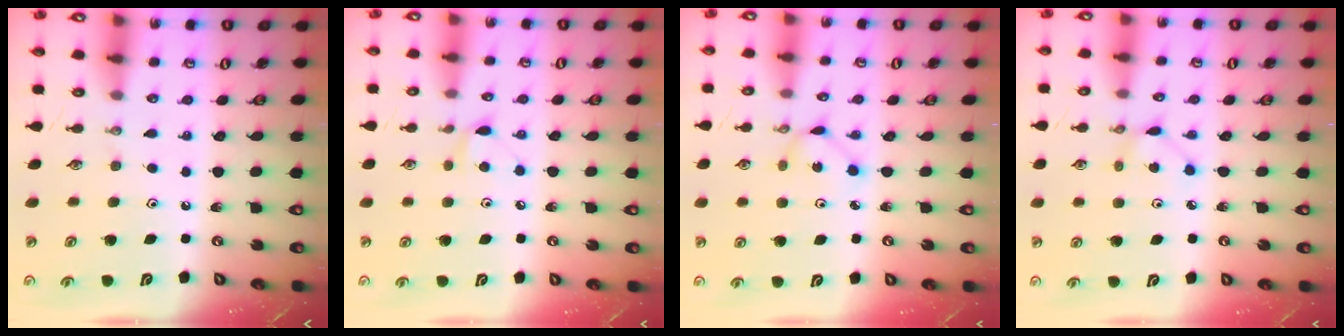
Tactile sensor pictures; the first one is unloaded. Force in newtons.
{"total": 6.5, "press": 6.5, "slide": 0.5}
{"total": 1.6, "press": 1.6, "slide": 0.2}
{"total": 3.2, "press": 3.2, "slide": 0.4}